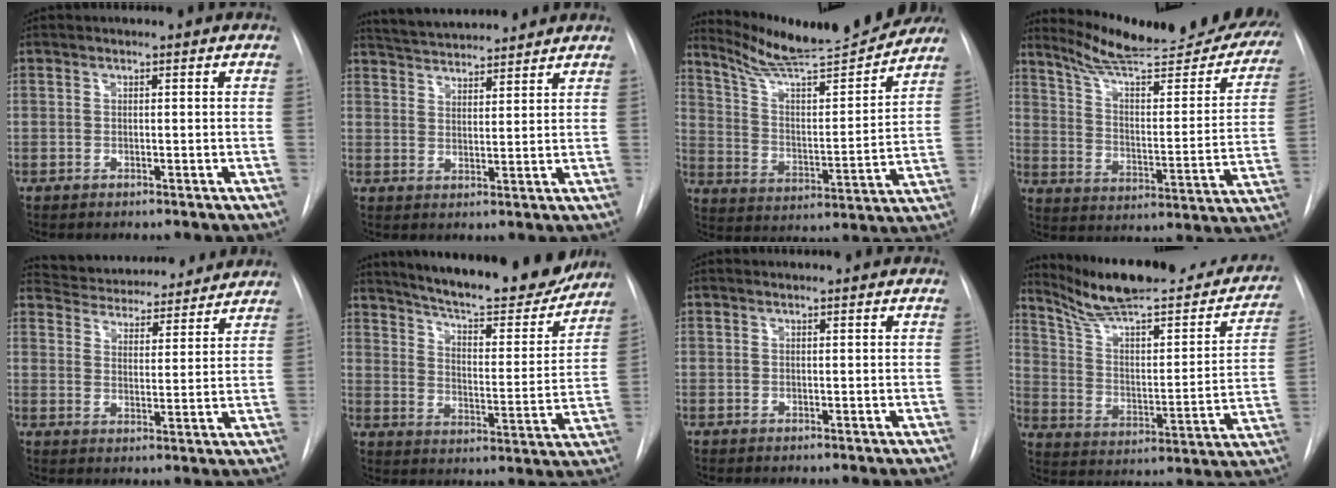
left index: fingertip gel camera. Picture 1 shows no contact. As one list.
[{"total": 10.1, "force": [9.5, 1.5, 3.1], "torque": [-0.054, 0.017, 0.147]}, {"total": 18.4, "force": [17.1, 0.5, 6.7], "torque": [-0.113, -0.038, 0.262]}, {"total": 25.8, "force": [22.6, 4.1, 11.8], "torque": [-0.163, -0.072, 0.294]}, {"total": 16.9, "force": [15.8, 4.1, 4.3], "torque": [-0.067, 0.011, 0.218]}, {"total": 22.7, "force": [20.0, 3.8, 10.0], "torque": [-0.155, -0.044, 0.270]}, {"total": 0.0}, {"total": 26.5, "force": [22.2, 5.4, 13.5], "torque": [-0.190, -0.034, 0.309]}]